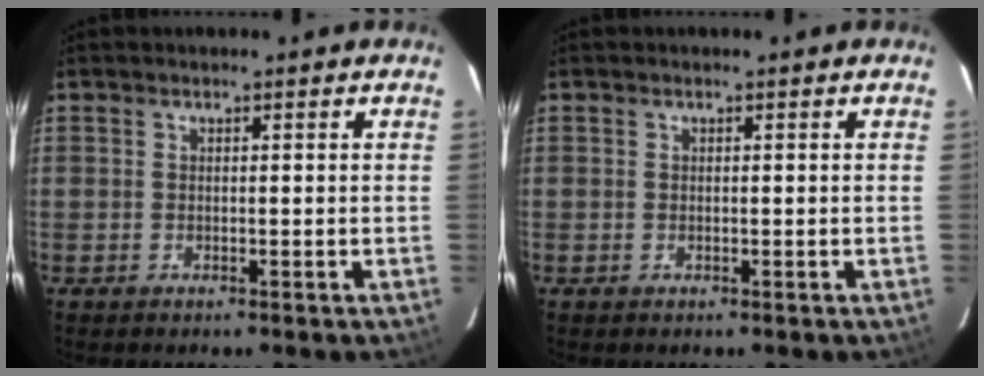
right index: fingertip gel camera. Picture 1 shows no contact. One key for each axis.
{"total": 0.0}